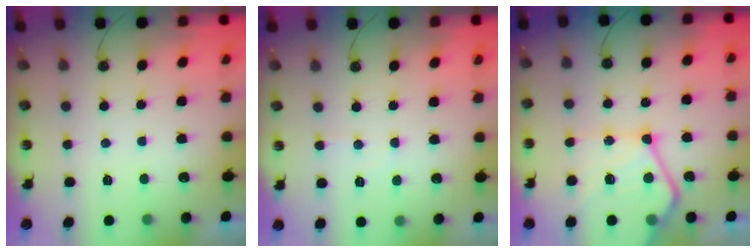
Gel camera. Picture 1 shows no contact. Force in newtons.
{"total": 3.7, "press": 3.6, "slide": 0.5}
{"total": 19.6, "press": 19.5, "slide": 1.8}